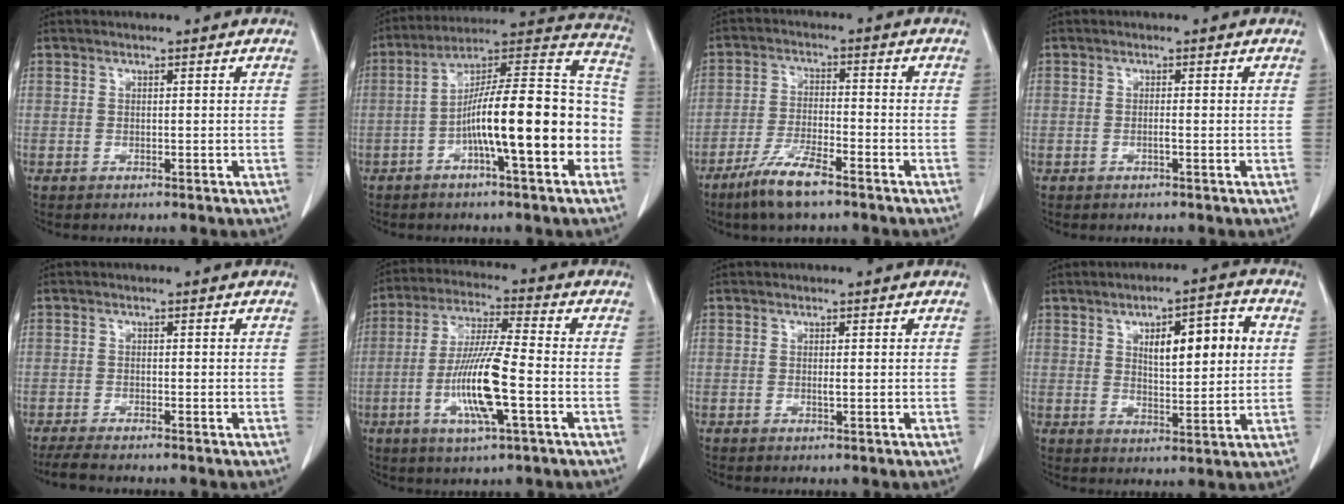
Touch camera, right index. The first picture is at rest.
{"total": 19.0, "force": [-5.0, 2.9, 18.1], "torque": [-0.265, 0.030, -0.082]}
{"total": 7.8, "force": [-5.5, 1.1, 5.4], "torque": [-0.113, -0.014, -0.102]}
{"total": 0.8, "force": [-0.3, -0.1, 0.8], "torque": [-0.016, 0.000, -0.005]}
{"total": 4.1, "force": [-3.5, 0.3, 2.1], "torque": [-0.037, -0.011, -0.056]}
{"total": 12.4, "force": [-3.3, 0.8, 12.0], "torque": [-0.237, -0.010, -0.064]}
{"total": 0.7, "force": [0.0, 0.1, 0.7], "torque": [-0.015, -0.003, 0.001]}
{"total": 10.0, "force": [2.8, 2.8, 9.2], "torque": [-0.137, 0.013, 0.046]}